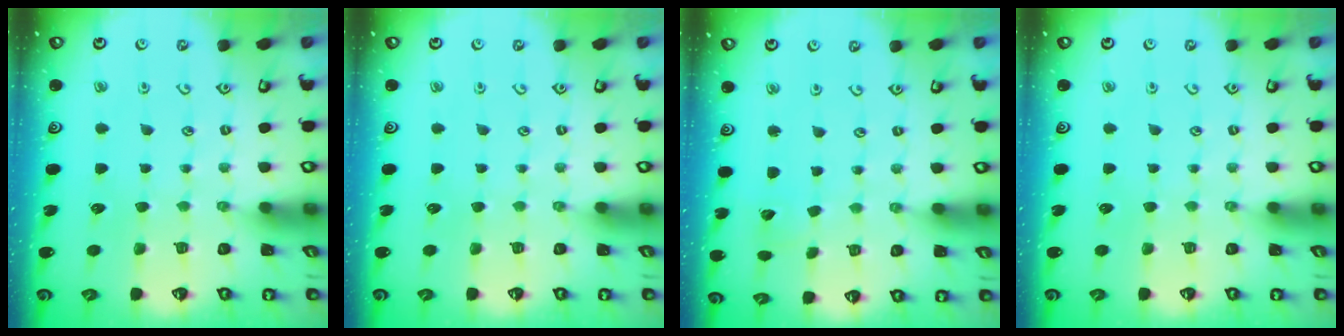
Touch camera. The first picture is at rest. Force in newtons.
{"total": 0.0}
{"total": 3.1, "press": 3.1, "slide": 0.2}
{"total": 0.0}